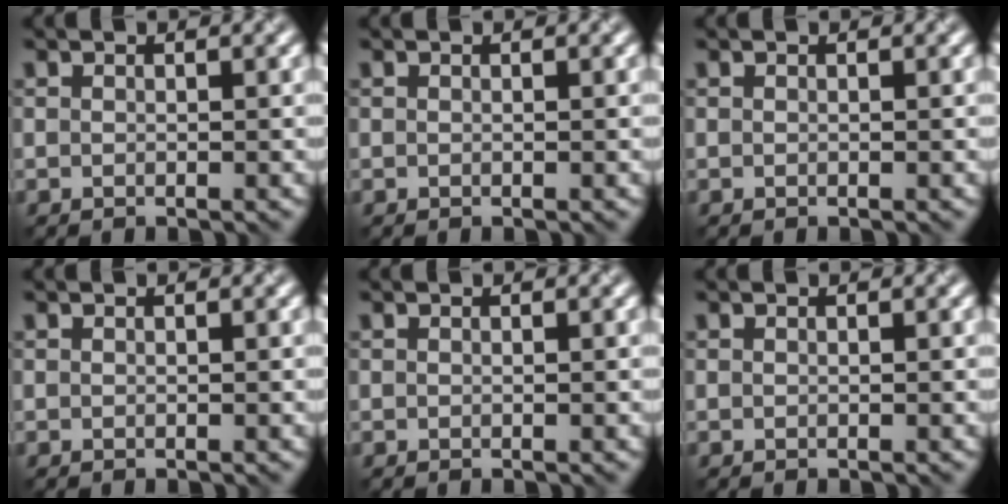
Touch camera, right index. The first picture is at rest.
{"total": 0.0}
{"total": 0.0}
{"total": 0.0}
{"total": 0.0}
{"total": 0.0}